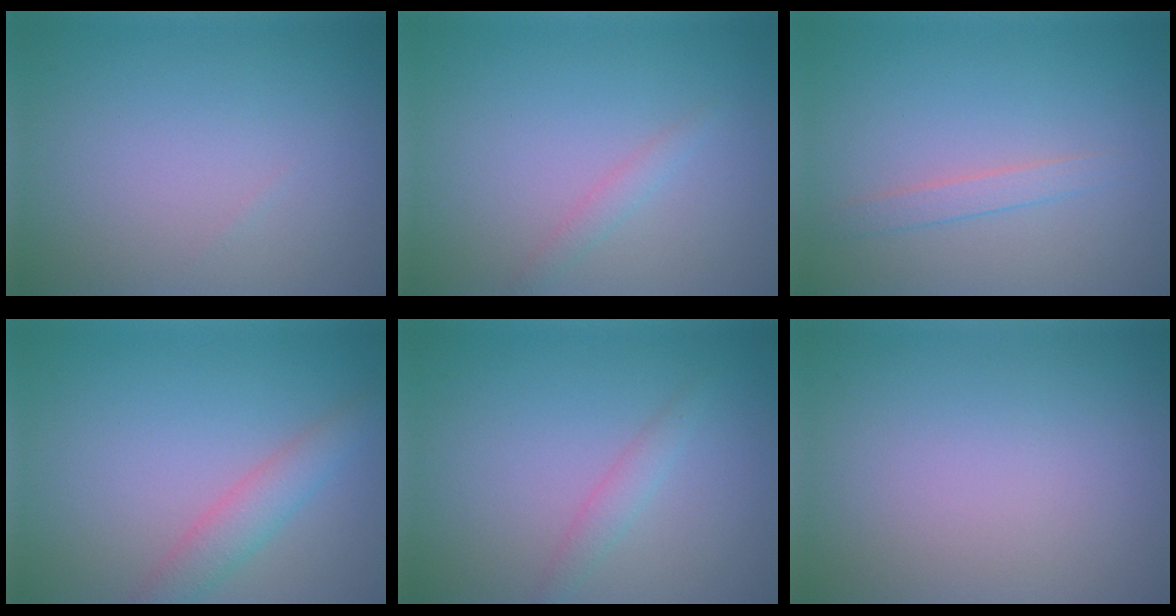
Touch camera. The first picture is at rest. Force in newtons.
{"total": 1.1, "press": 1.1, "slide": 0.1}
{"total": 1.5, "press": 1.5, "slide": 0.1}
{"total": 2.9, "press": 2.9, "slide": 0.1}
{"total": 1.5, "press": 1.5, "slide": 0.1}
{"total": 0.0}